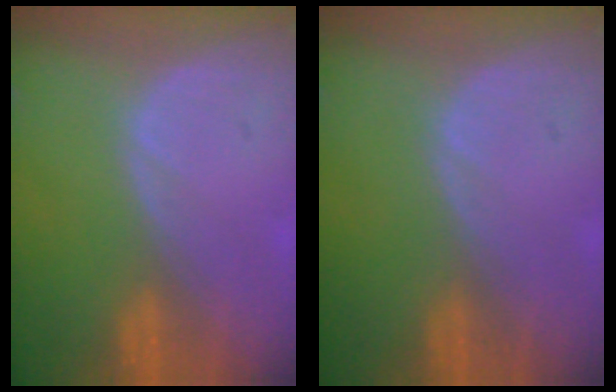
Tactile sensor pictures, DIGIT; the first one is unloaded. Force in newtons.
{"total": 0.0}